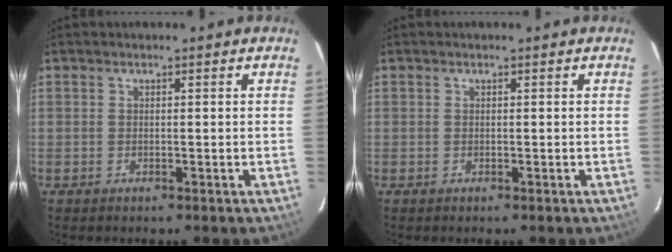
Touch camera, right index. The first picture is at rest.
{"total": 0.0}